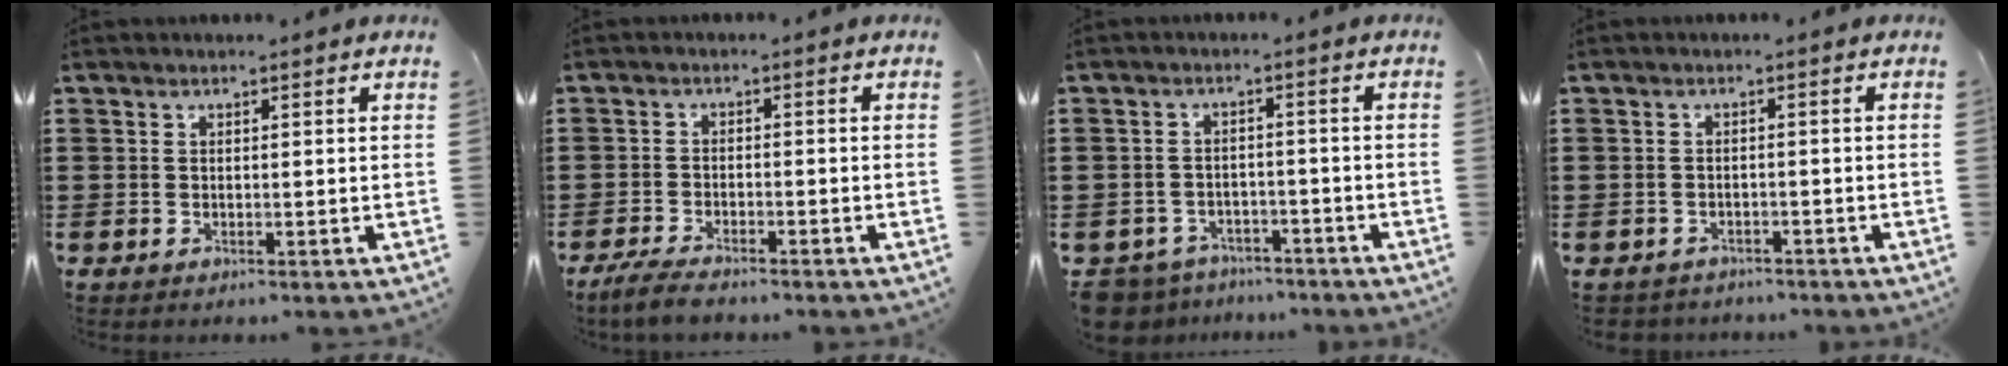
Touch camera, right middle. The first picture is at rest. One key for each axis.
{"total": 3.5, "fx": -3.3, "fy": 0.6, "fz": 1.2, "tx": -0.035, "ty": -0.002, "tz": -0.070}
{"total": 4.2, "fx": -4.1, "fy": 1.1, "fz": -0.2, "tx": -0.018, "ty": 0.000, "tz": -0.092}
{"total": 1.7, "fx": -1.6, "fy": 0.5, "fz": -0.3, "tx": -0.001, "ty": 0.002, "tz": -0.039}